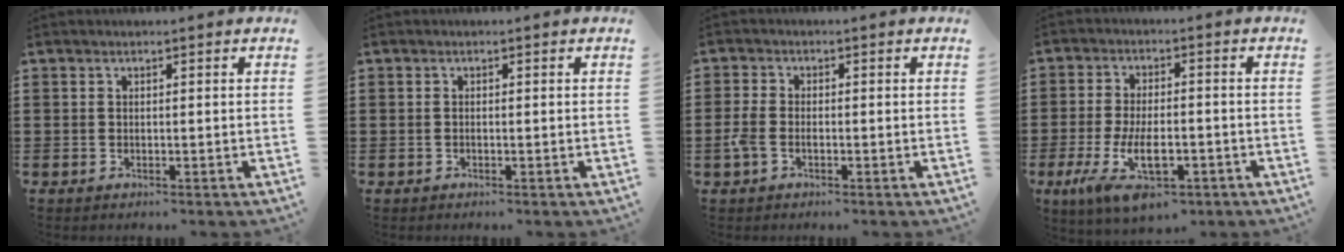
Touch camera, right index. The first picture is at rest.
{"total": 0.0}
{"total": 2.7, "force": [-1.0, 1.5, 2.0], "torque": [-0.060, -0.006, -0.026]}
{"total": 9.7, "force": [-4.2, 3.9, 7.8], "torque": [-0.166, -0.004, -0.074]}